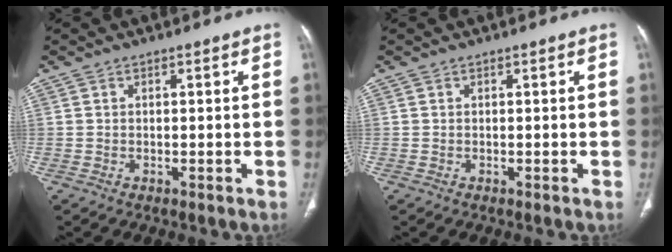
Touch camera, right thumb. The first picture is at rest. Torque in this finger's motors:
{"motor_torque": [0.00, 0.00, 0.00, 0.00, 0.00]}